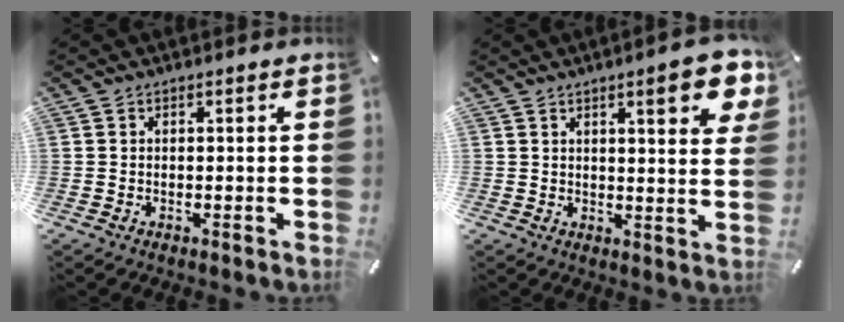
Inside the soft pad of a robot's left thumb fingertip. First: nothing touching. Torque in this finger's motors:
{"motor_torque": [-0.08, 1.36, 0.11, 0.23, -0.06]}